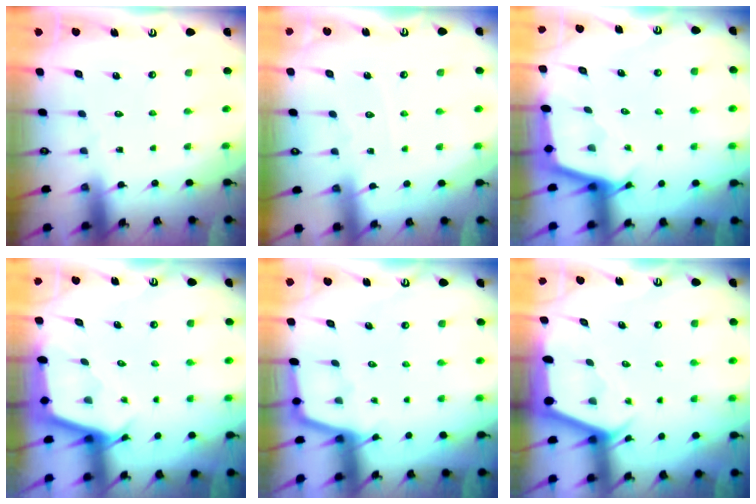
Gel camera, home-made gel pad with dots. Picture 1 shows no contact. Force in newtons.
{"total": 3.6, "press": 3.5, "slide": 0.4}
{"total": 2.5, "press": 2.5, "slide": 0.2}
{"total": 2.5, "press": 2.5, "slide": 0.1}
{"total": 2.1, "press": 2.1, "slide": 0.4}
{"total": 2.2, "press": 2.2, "slide": 0.3}